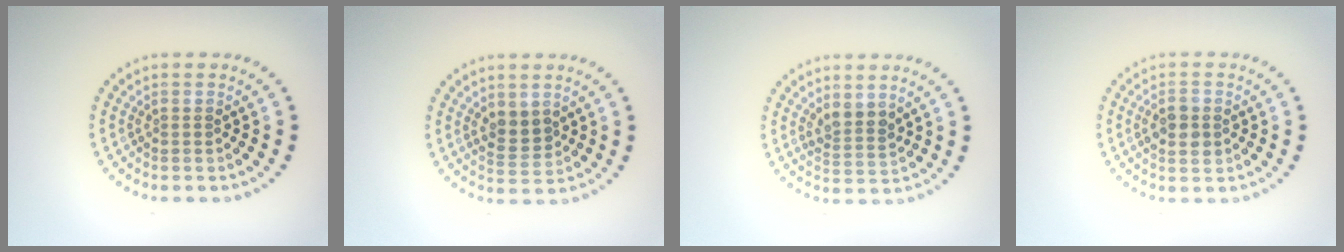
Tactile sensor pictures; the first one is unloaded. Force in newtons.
{"total": 2.2, "press": 2.1, "slide": 0.7}
{"total": 2.1, "press": 1.8, "slide": 1.1}
{"total": 2.7, "press": 2.7, "slide": 0.1}